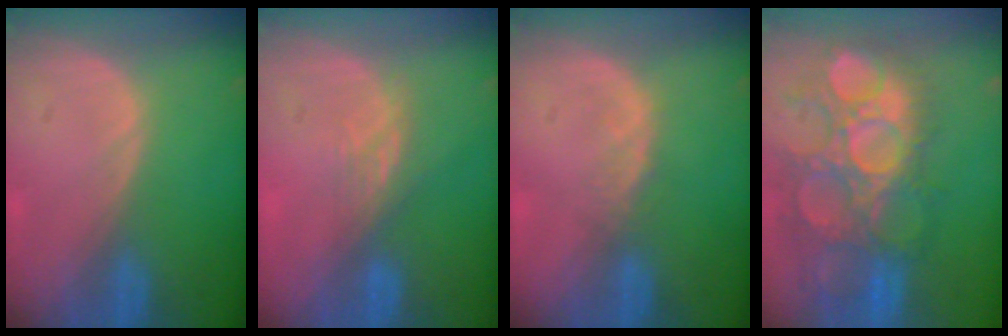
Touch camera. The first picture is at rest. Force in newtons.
{"total": 3.0, "press": 2.6, "slide": 1.5}
{"total": 1.4, "press": 1.4, "slide": 0.2}
{"total": 13.3, "press": 12.2, "slide": 5.4}